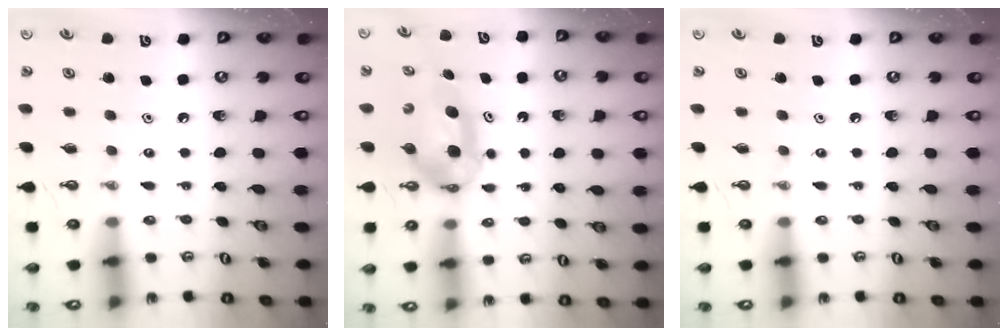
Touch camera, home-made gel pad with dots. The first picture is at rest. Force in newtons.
{"total": 6.7, "press": 5.5, "slide": 3.8}
{"total": 0.0}